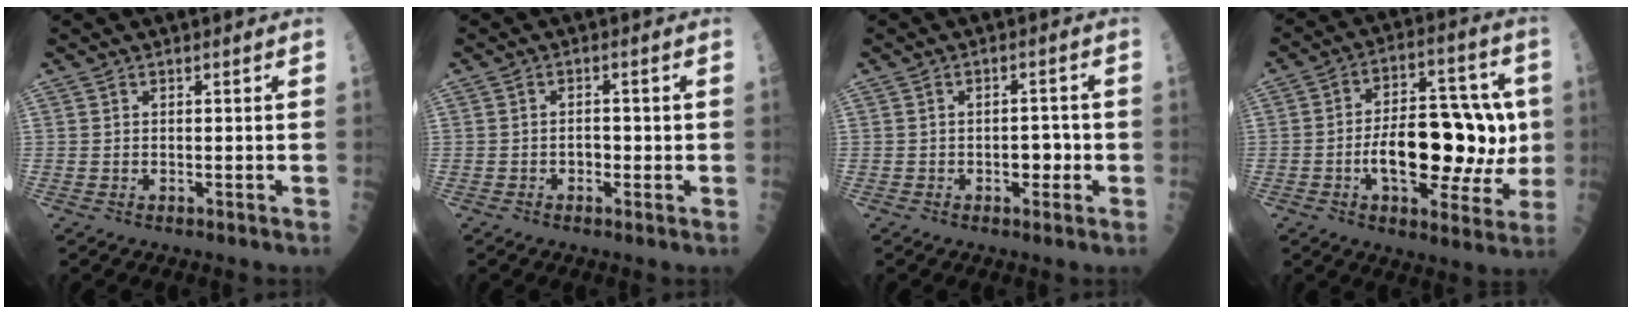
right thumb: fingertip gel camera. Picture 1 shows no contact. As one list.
[{"total": 2.0, "force": [-0.5, 1.4, 1.3], "torque": [-0.009, 0.005, -0.008]}, {"total": 3.2, "force": [-0.8, 2.0, 2.4], "torque": [-0.016, 0.009, -0.010]}, {"total": 20.0, "force": [-1.6, 10.1, 17.1], "torque": [-0.222, 0.028, -0.017]}]